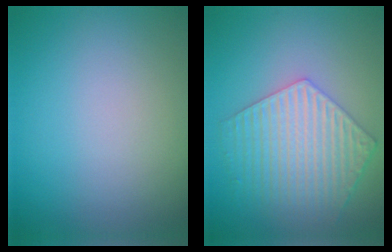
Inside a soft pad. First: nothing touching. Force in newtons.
{"total": 6.4, "press": 4.9, "slide": 4.1}